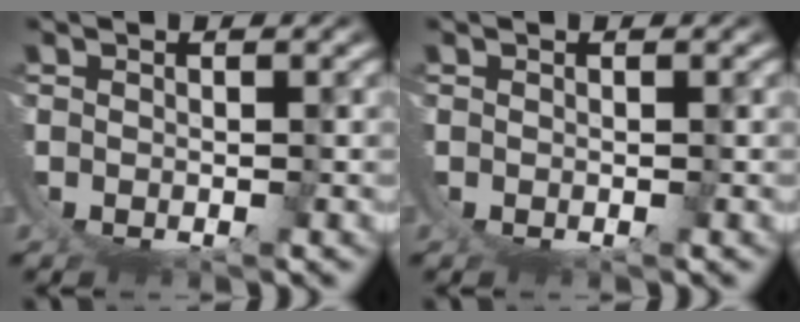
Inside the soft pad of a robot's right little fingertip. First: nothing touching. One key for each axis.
{"total": 0.0}